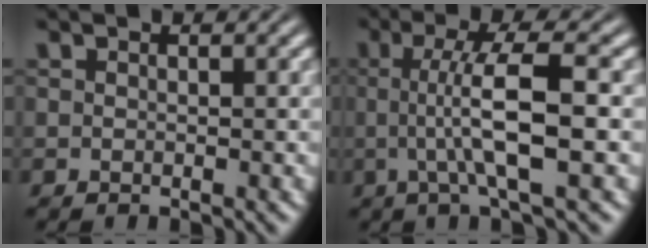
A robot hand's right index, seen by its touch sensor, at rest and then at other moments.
{"total": 5.5, "force": [0.2, -0.1, 5.5], "torque": [-0.092, -0.003, 0.007]}